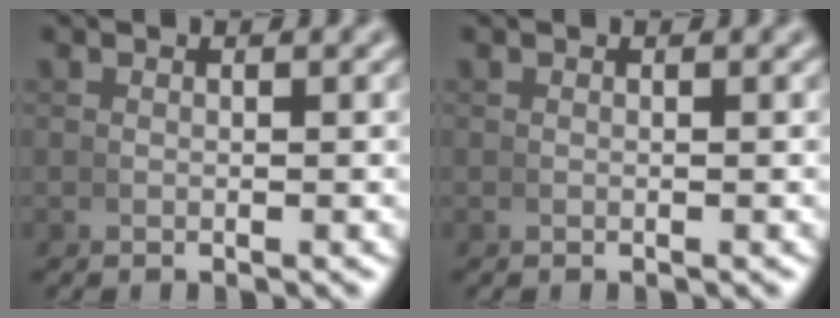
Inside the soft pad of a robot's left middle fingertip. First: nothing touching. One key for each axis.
{"total": 0.0}